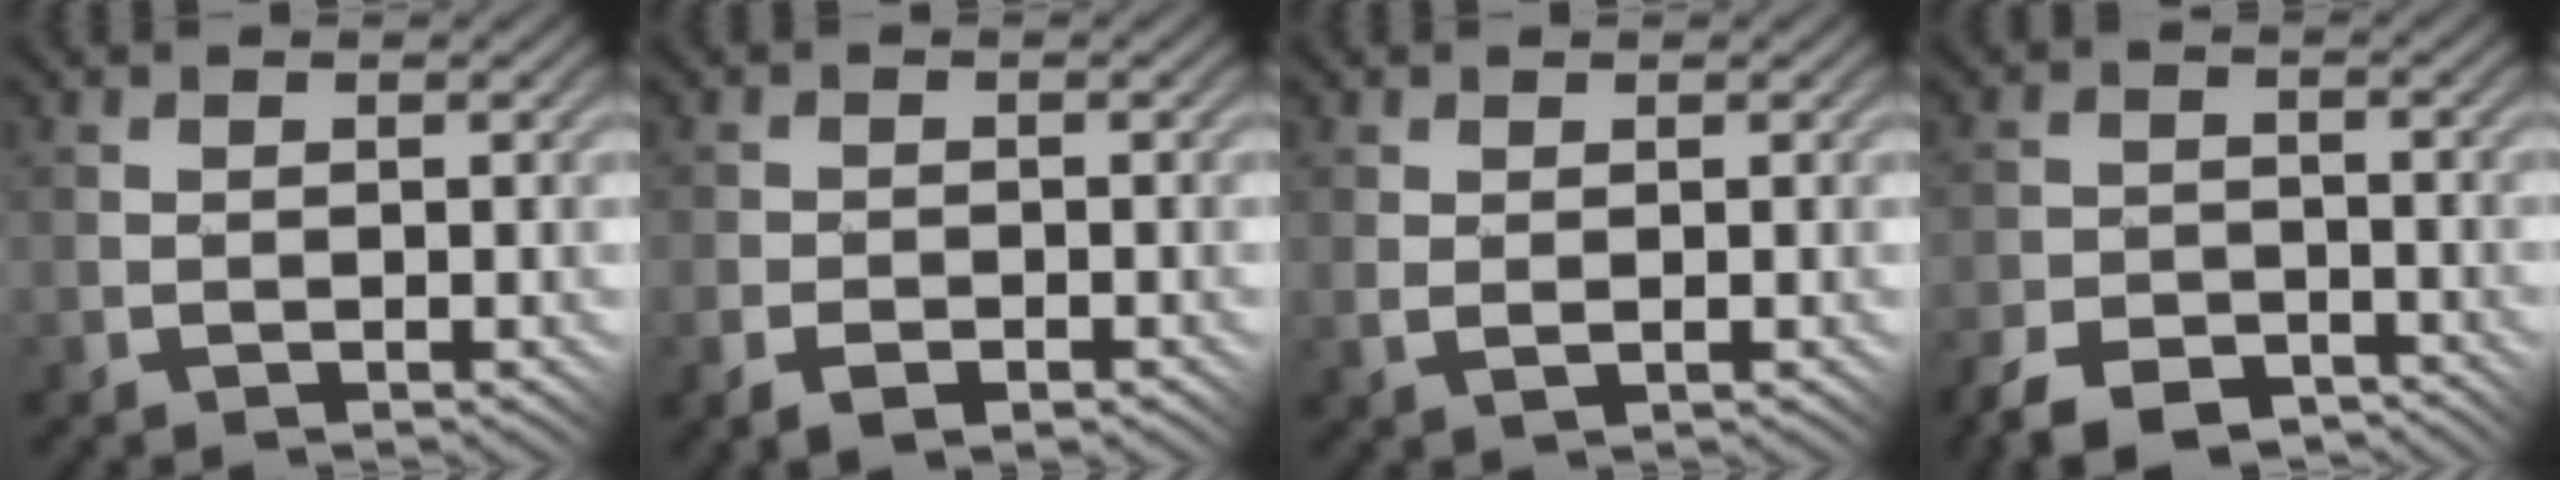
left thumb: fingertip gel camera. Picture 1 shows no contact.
{"total": 2.4, "force": [-1.4, 1.3, 1.4], "torque": [-0.026, -0.004, -0.031]}
{"total": 1.4, "force": [0.2, 0.7, 1.1], "torque": [-0.027, -0.003, 0.008]}
{"total": 6.4, "force": [-5.3, 2.5, 2.5], "torque": [-0.050, -0.007, -0.106]}